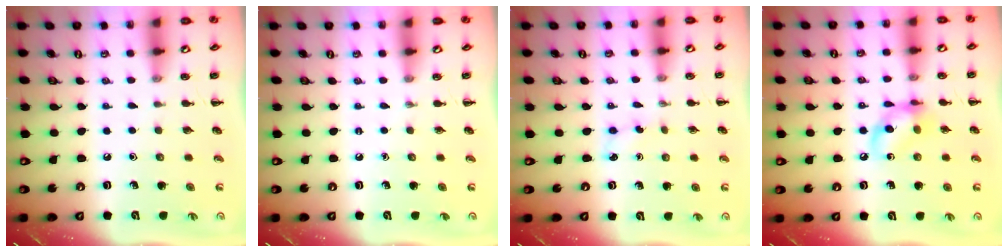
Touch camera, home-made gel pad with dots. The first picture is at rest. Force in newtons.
{"total": 0.0}
{"total": 3.0, "press": 2.8, "slide": 0.9}
{"total": 10.1, "press": 9.9, "slide": 1.6}